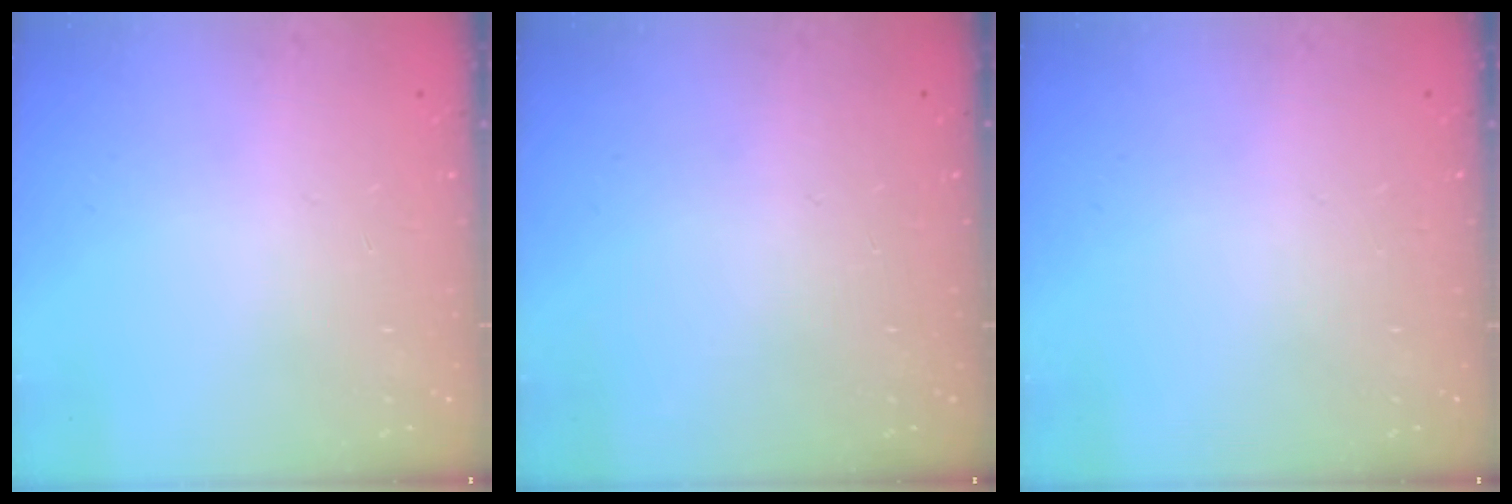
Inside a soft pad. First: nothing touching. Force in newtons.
{"total": 0.0}
{"total": 0.0}